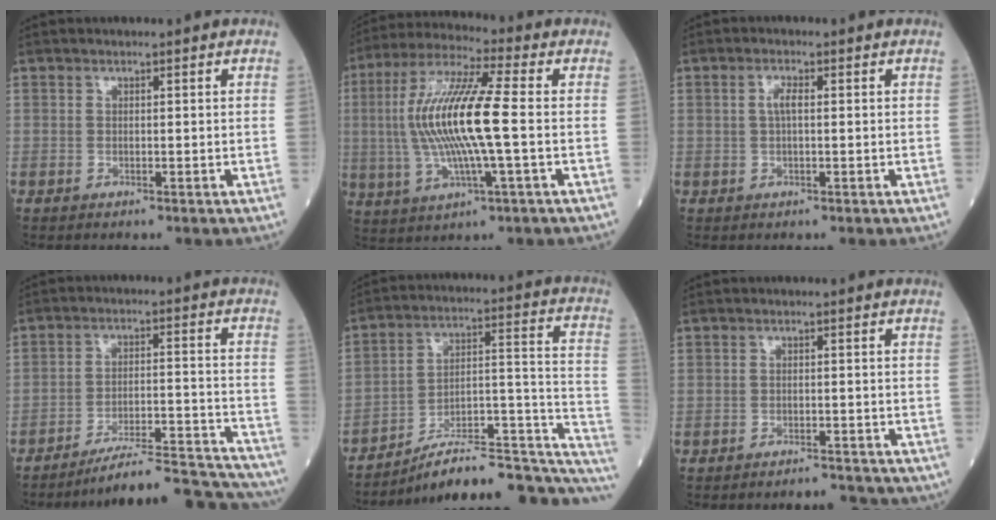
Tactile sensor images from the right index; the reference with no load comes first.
{"total": 15.1, "force": [-0.3, 1.5, 15.0], "torque": [-0.312, 0.009, -0.011]}
{"total": 1.9, "force": [0.3, 0.5, 1.9], "torque": [-0.040, 0.003, 0.004]}
{"total": 18.3, "force": [-17.7, 0.3, 4.7], "torque": [-0.034, 0.017, -0.248]}
{"total": 19.1, "force": [-13.9, 5.6, 11.9], "torque": [-0.101, 0.077, -0.195]}
{"total": 3.7, "force": [-3.5, 1.2, 0.6], "torque": [-0.004, 0.003, -0.043]}